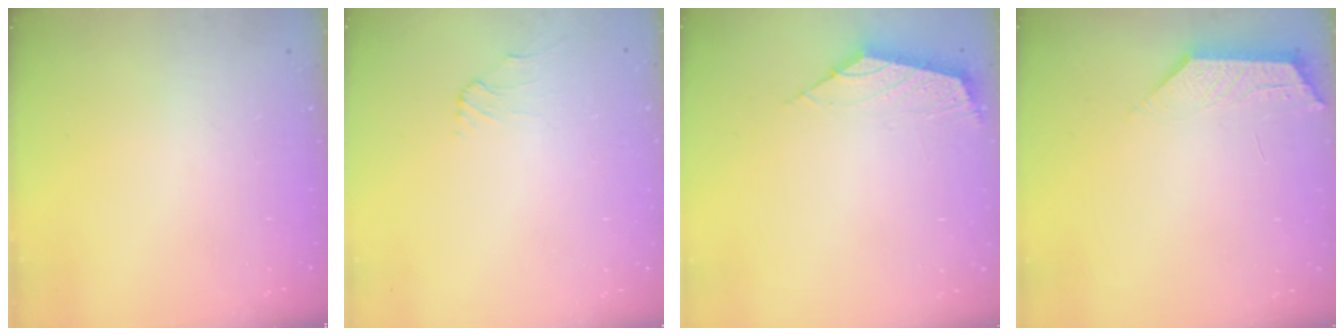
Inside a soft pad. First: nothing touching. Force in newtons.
{"total": 0.6, "press": 0.4, "slide": 0.4}
{"total": 2.6, "press": 2.5, "slide": 0.6}
{"total": 1.9, "press": 1.9, "slide": 0.4}